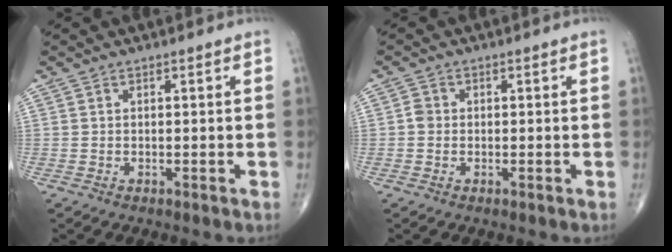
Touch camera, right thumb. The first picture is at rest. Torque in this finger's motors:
{"motor_torque": [0.04, 0.02, 0.33, 0.12, -0.01]}